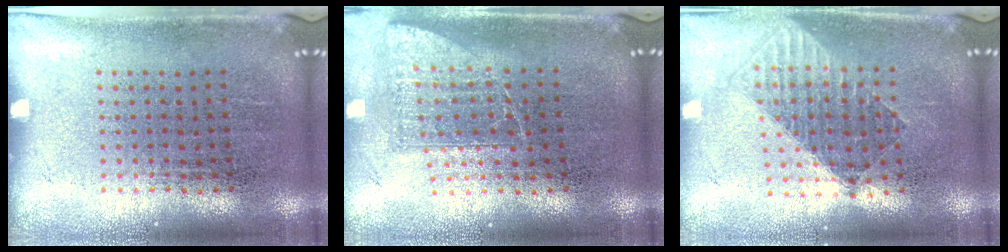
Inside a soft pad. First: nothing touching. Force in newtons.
{"total": 1.3, "press": 1.0, "slide": 0.8}
{"total": 1.5, "press": 1.3, "slide": 0.8}